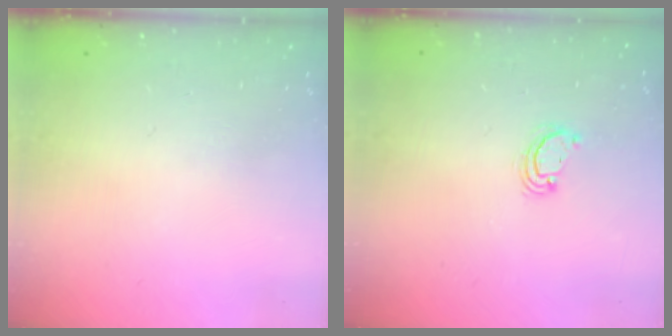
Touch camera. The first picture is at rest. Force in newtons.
{"total": 2.6, "press": 2.6, "slide": 0.3}